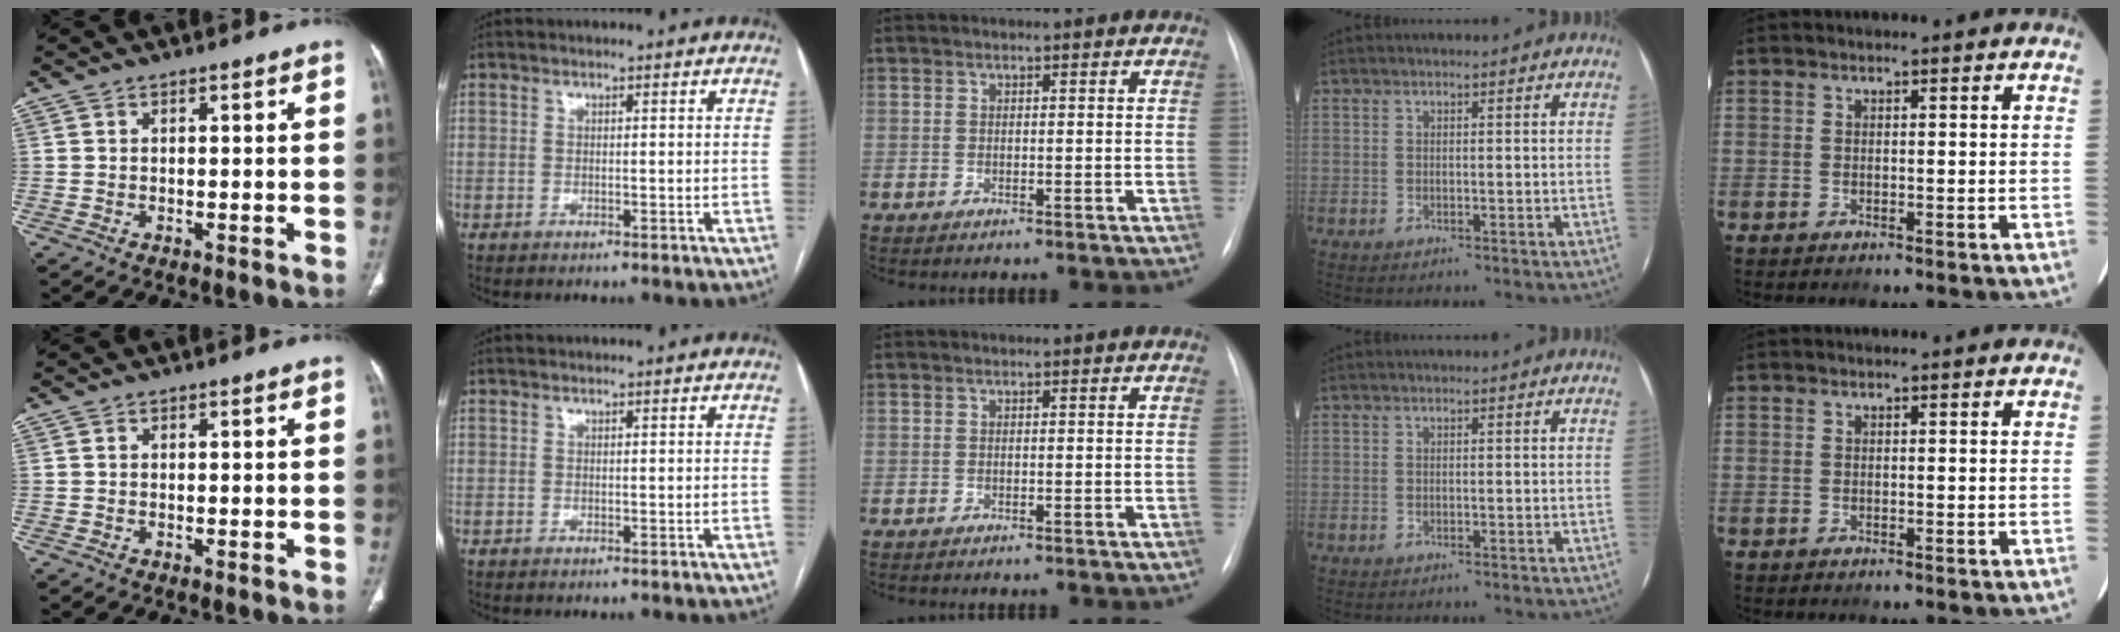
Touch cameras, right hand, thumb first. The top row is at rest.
{}